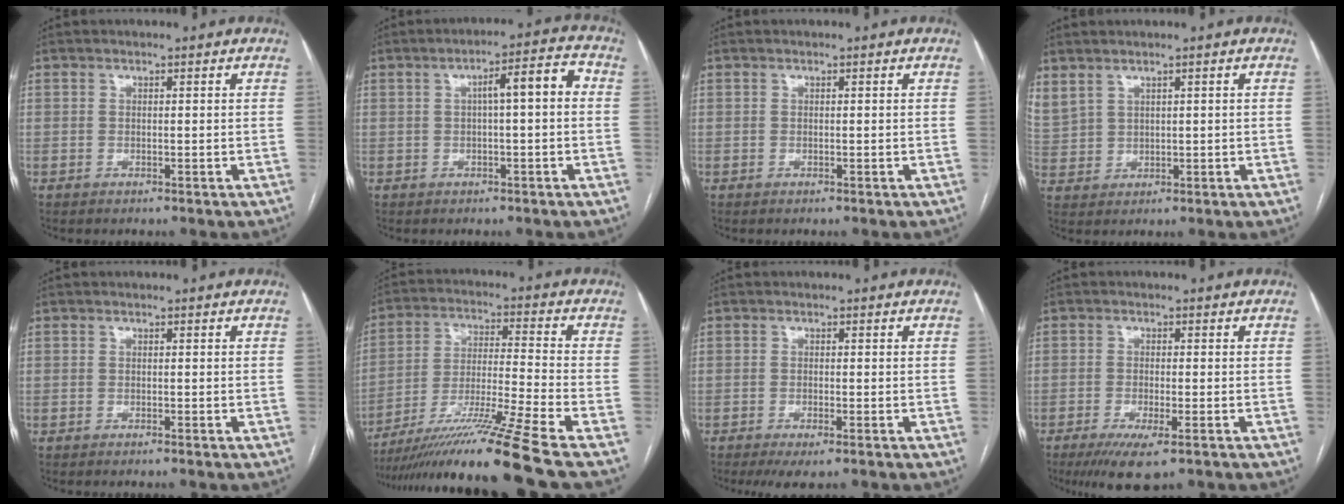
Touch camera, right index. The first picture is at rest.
{"total": 6.0, "force": [0.5, 1.0, 5.8], "torque": [-0.087, 0.026, 0.005]}
{"total": 0.0}
{"total": 6.8, "force": [4.2, 4.3, 3.2], "torque": [-0.097, 0.010, 0.102]}
{"total": 0.5, "force": [-0.5, -0.2, 0.2], "torque": [-0.002, 0.002, -0.011]}
{"total": 17.4, "force": [-13.5, -3.6, 10.4], "torque": [-0.198, -0.030, -0.240]}
{"total": 3.7, "force": [-2.3, 0.7, 2.8], "torque": [-0.045, -0.008, -0.036]}
{"total": 6.3, "force": [-3.8, 1.0, 5.0], "torque": [-0.086, -0.016, -0.060]}